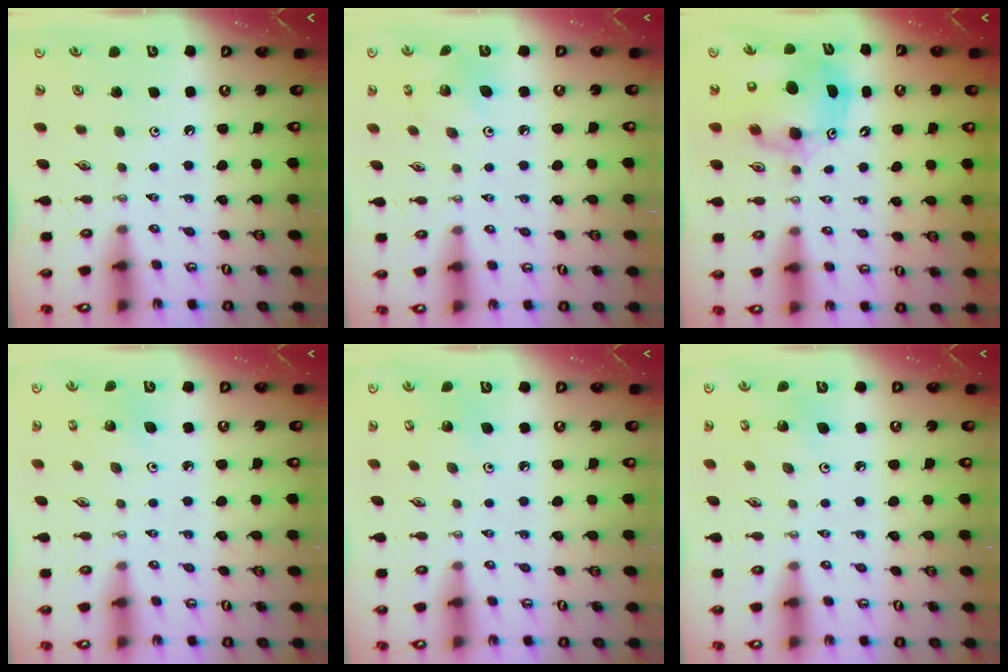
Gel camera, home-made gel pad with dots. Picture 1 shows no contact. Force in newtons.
{"total": 4.2, "press": 4.2, "slide": 0.3}
{"total": 9.4, "press": 9.1, "slide": 2.2}
{"total": 2.2, "press": 2.2, "slide": 0.2}
{"total": 3.0, "press": 3.0, "slide": 0.2}
{"total": 3.7, "press": 3.4, "slide": 1.3}